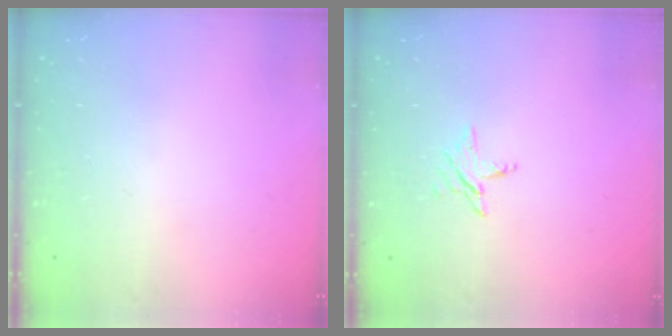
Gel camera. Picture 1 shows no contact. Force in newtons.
{"total": 3.3, "press": 3.3, "slide": 0.3}